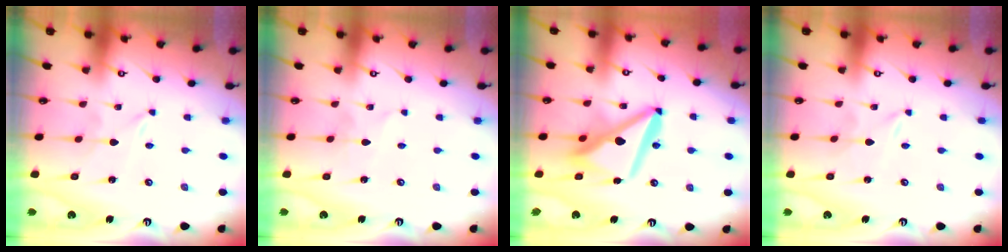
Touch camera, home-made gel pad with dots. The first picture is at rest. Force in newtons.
{"total": 1.6, "press": 1.6, "slide": 0.1}
{"total": 14.9, "press": 14.7, "slide": 1.9}
{"total": 0.0}